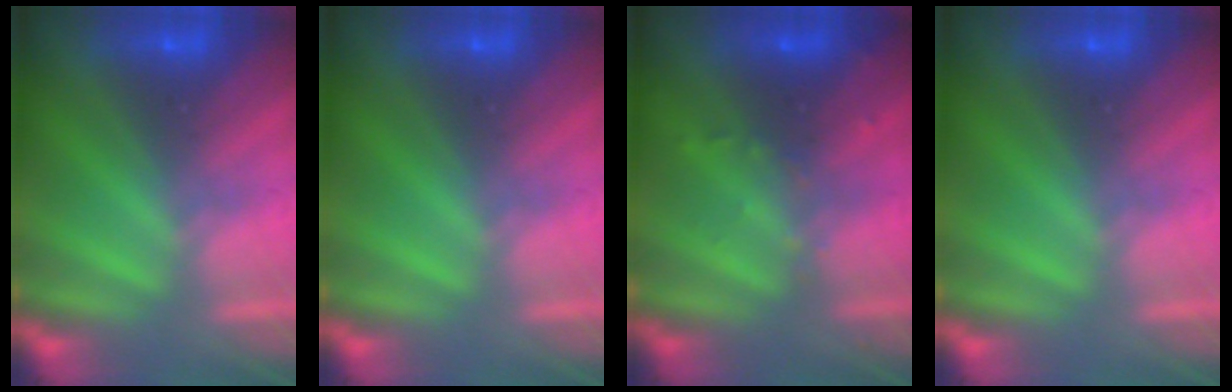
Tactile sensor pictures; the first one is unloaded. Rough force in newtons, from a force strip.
{"total": 0.0}
{"total": 2.8}
{"total": 0.0}